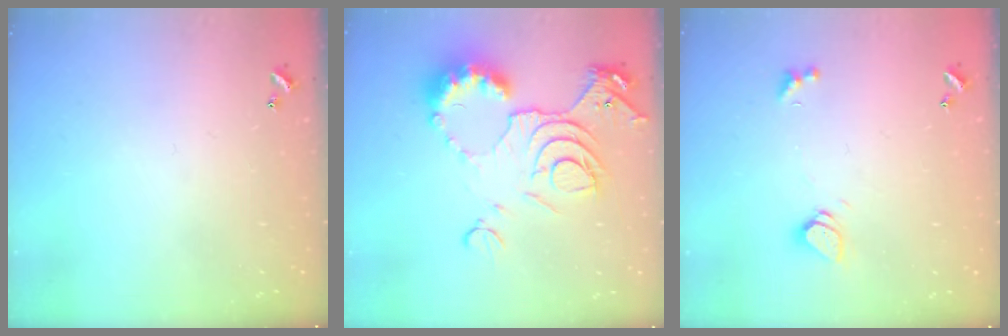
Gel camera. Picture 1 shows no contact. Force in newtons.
{"total": 14.3, "press": 14.2, "slide": 1.6}
{"total": 2.4, "press": 2.3, "slide": 0.3}